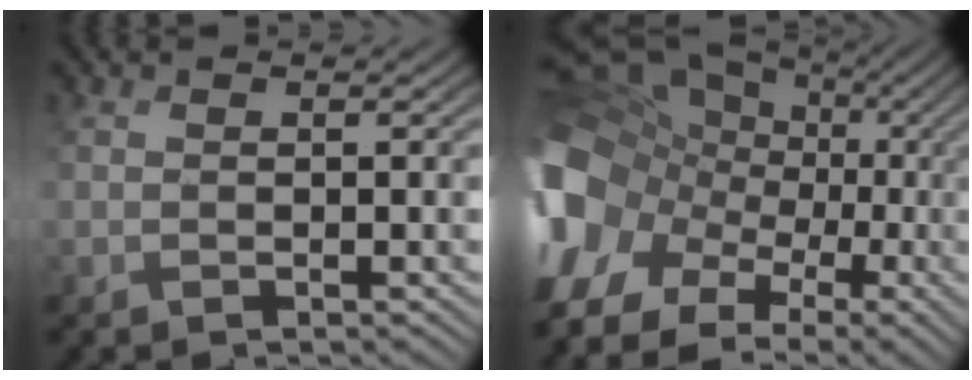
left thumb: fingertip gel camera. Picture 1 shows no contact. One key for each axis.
{"total": 17.8, "fx": -3.5, "fy": 14.7, "fz": 9.4, "tx": -0.256, "ty": -0.013, "tz": -0.066}